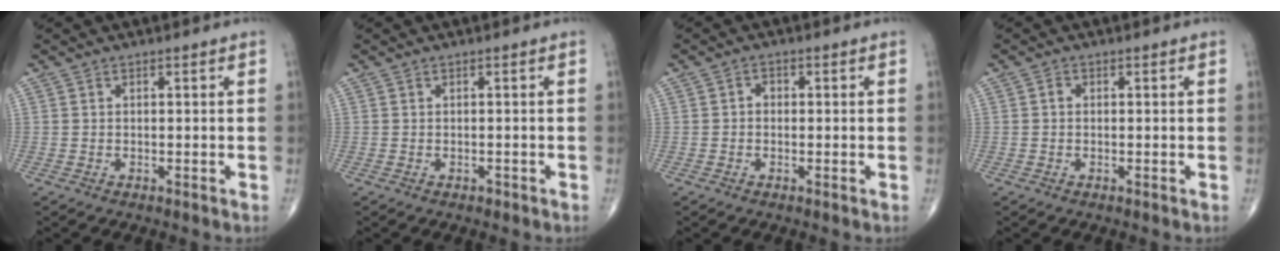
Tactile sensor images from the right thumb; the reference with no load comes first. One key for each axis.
{"total": 0.5, "fx": -0.4, "fy": 0.3, "fz": 0.2, "tx": -0.002, "ty": 0.002, "tz": -0.005}
{"total": 1.3, "fx": -0.2, "fy": 1.1, "fz": 0.7, "tx": -0.003, "ty": 0.007, "tz": -0.008}
{"total": 0.7, "fx": -0.1, "fy": 0.6, "fz": 0.4, "tx": -0.003, "ty": 0.001, "tz": -0.005}